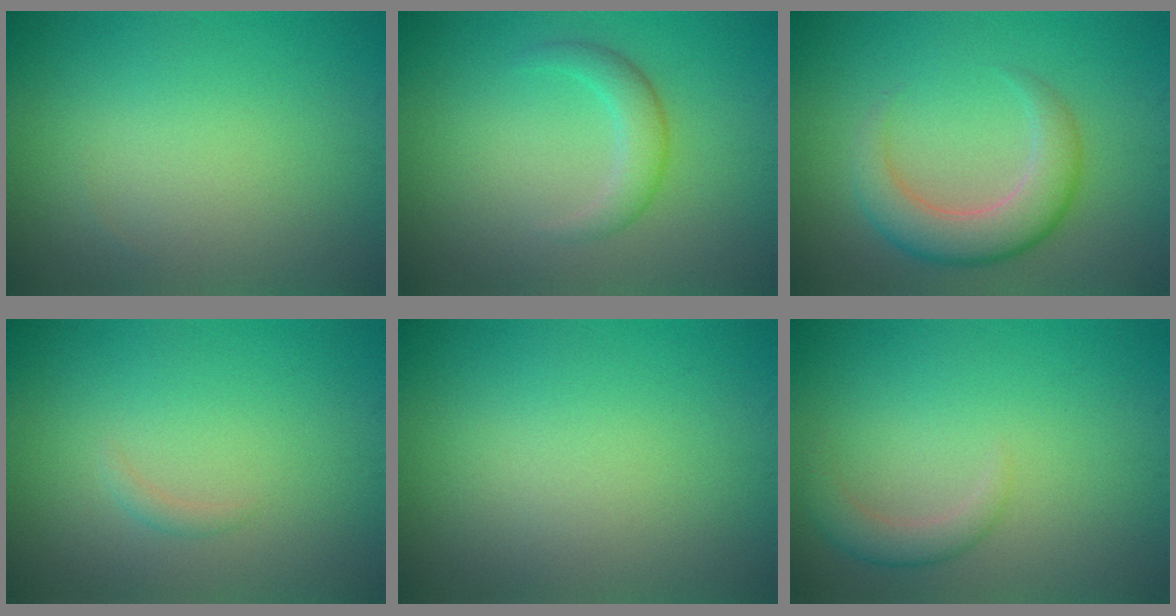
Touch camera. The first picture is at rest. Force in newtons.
{"total": 2.4, "press": 2.4, "slide": 0.1}
{"total": 5.1, "press": 5.1, "slide": 0.2}
{"total": 0.7, "press": 0.7, "slide": 0.0}
{"total": 0.0}
{"total": 2.1, "press": 2.1, "slide": 0.2}